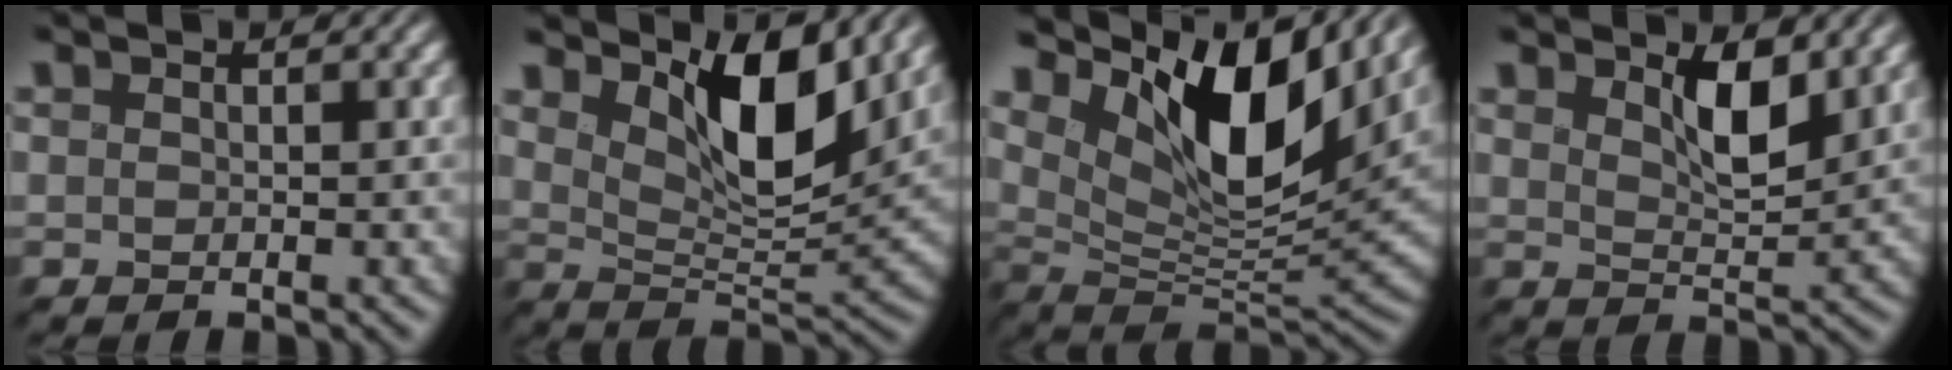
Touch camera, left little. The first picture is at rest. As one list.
[{"total": 6.9, "force": [3.6, 2.6, 5.3], "torque": [-0.091, -0.012, 0.052]}, {"total": 11.6, "force": [5.9, 4.9, 8.7], "torque": [-0.148, -0.002, 0.103]}, {"total": 3.6, "force": [1.8, 1.2, 3.0], "torque": [-0.055, -0.006, 0.026]}]